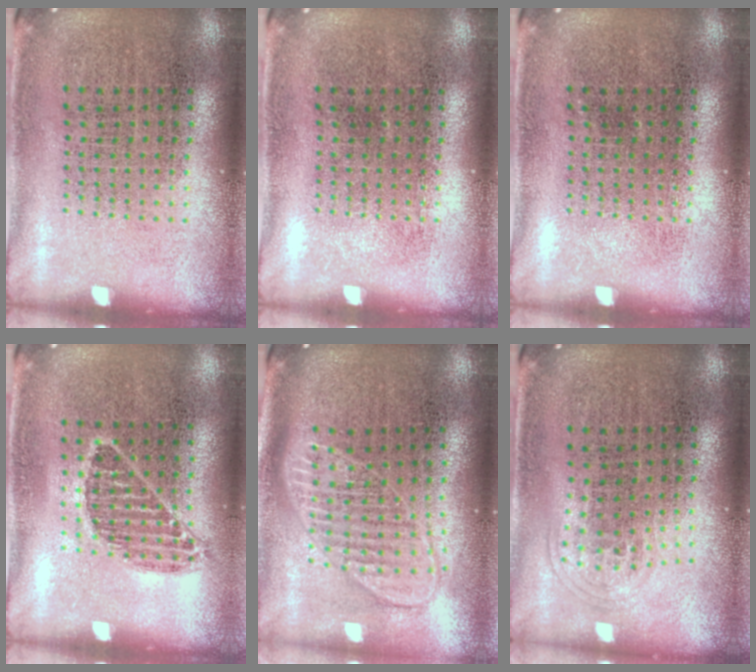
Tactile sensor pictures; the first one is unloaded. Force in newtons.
{"total": 0.0}
{"total": 0.0}
{"total": 0.7, "press": 0.7, "slide": 0.2}
{"total": 1.9, "press": 1.6, "slide": 1.1}
{"total": 1.0, "press": 0.7, "slide": 0.8}